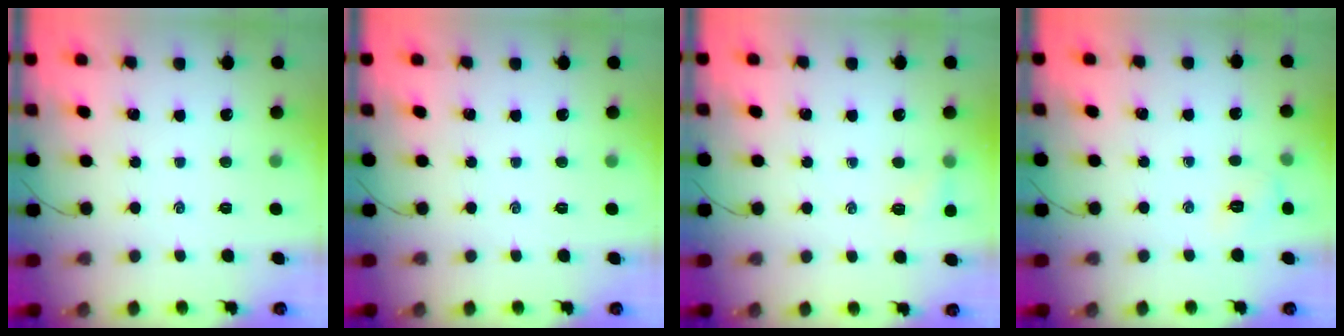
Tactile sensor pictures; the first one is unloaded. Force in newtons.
{"total": 0.0}
{"total": 5.2, "press": 5.0, "slide": 1.2}
{"total": 6.4, "press": 6.1, "slide": 1.9}